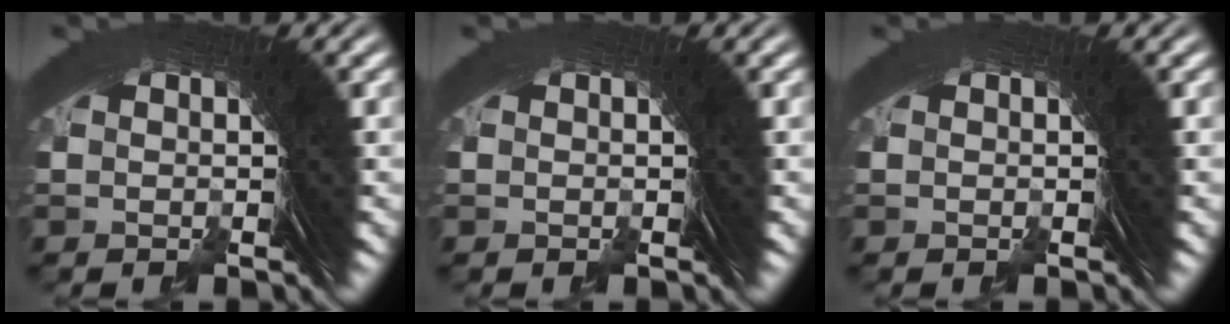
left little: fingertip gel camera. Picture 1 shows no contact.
{"total": 0.0}
{"total": 0.0}